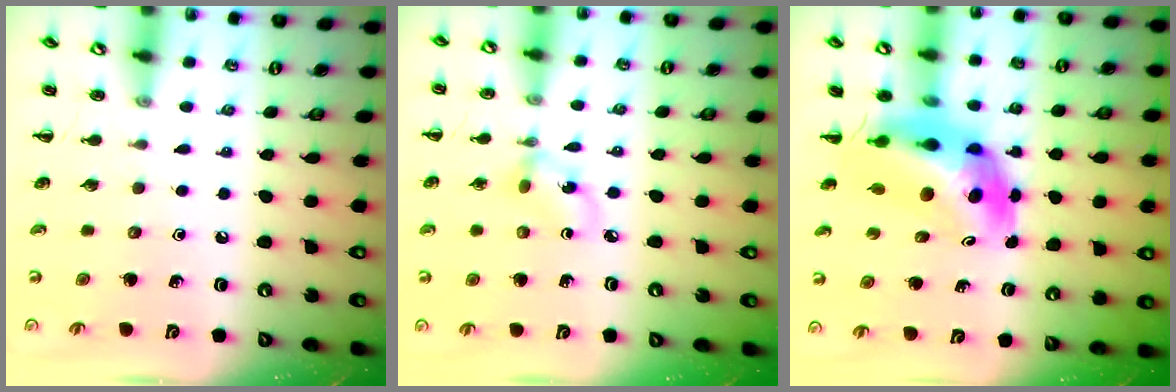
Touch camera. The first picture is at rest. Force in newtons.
{"total": 4.0, "press": 3.9, "slide": 0.7}
{"total": 9.7, "press": 9.2, "slide": 3.2}